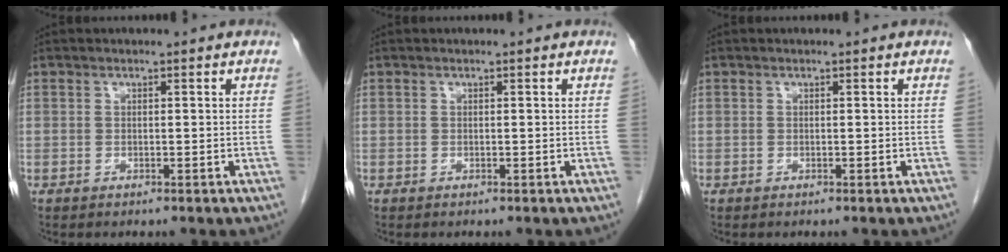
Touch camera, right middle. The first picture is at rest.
{"total": 0.0}
{"total": 0.0}